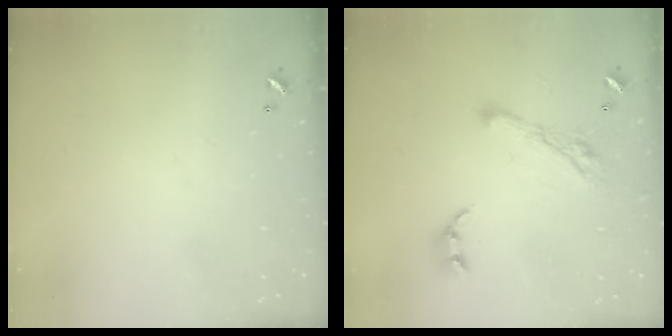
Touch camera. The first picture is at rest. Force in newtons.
{"total": 9.2, "press": 9.1, "slide": 1.1}